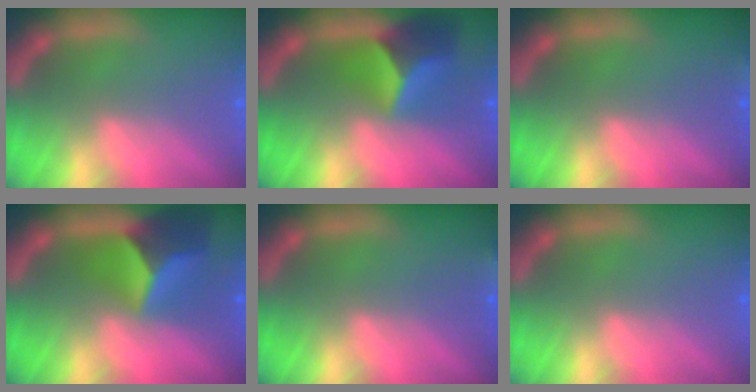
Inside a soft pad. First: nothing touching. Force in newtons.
{"total": 6.4}
{"total": 0.9}
{"total": 7.4}
{"total": 1.4}
{"total": 0.0}